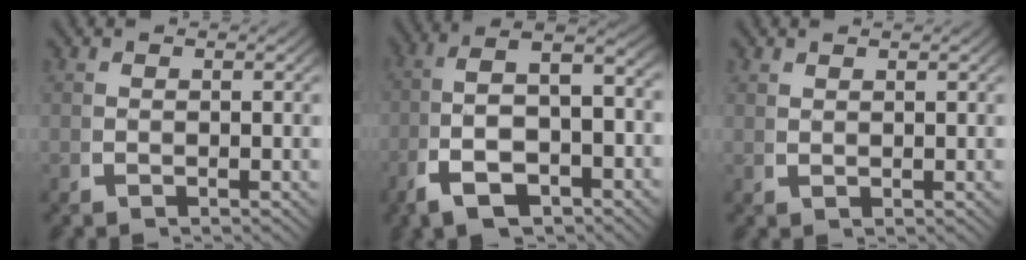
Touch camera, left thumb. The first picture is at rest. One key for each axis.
{"total": 9.8, "fx": -1.1, "fy": 5.9, "fz": 7.8, "tx": -0.149, "ty": -0.015, "tz": -0.013}
{"total": 1.1, "fx": 1.0, "fy": -0.3, "fz": 0.1, "tx": -0.003, "ty": 0.001, "tz": 0.025}